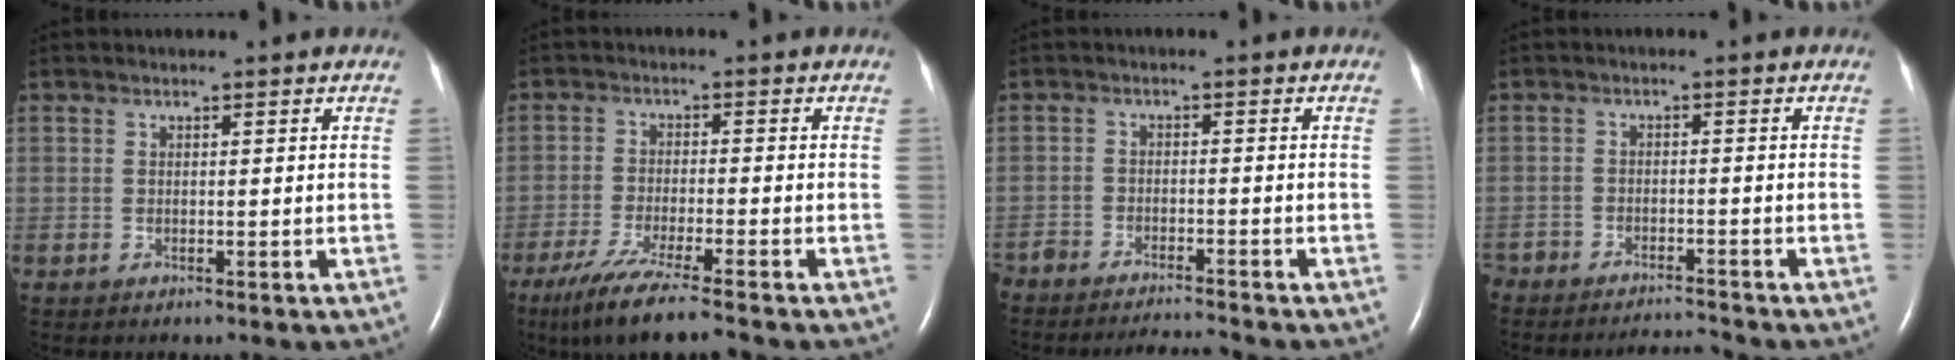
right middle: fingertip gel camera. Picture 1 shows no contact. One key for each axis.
{"total": 9.0, "fx": -7.2, "fy": -0.7, "fz": 5.4, "tx": -0.093, "ty": -0.031, "tz": -0.124}
{"total": 7.5, "fx": -7.3, "fy": 0.3, "fz": 1.7, "tx": -0.024, "ty": -0.004, "tz": -0.119}
{"total": 5.2, "fx": -5.2, "fy": 0.1, "fz": 0.1, "tx": 0.000, "ty": -0.003, "tz": -0.090}